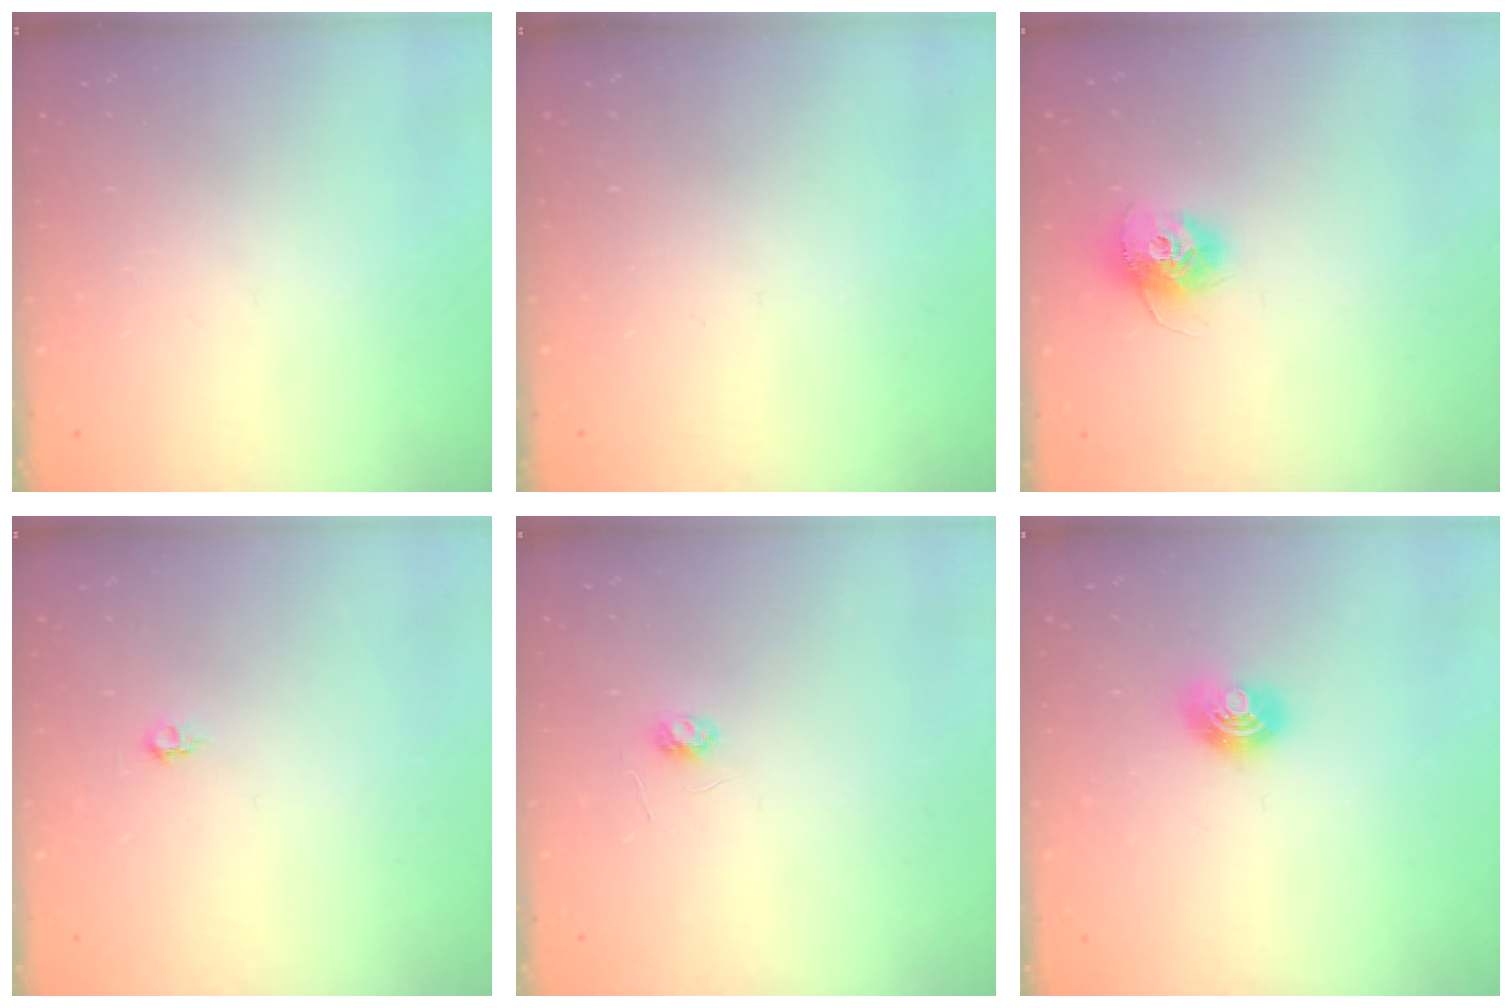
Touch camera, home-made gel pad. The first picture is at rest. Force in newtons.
{"total": 0.0}
{"total": 11.0, "press": 11.0, "slide": 0.8}
{"total": 4.0, "press": 3.9, "slide": 0.7}
{"total": 3.1, "press": 3.1, "slide": 0.4}
{"total": 6.6, "press": 6.6, "slide": 0.5}